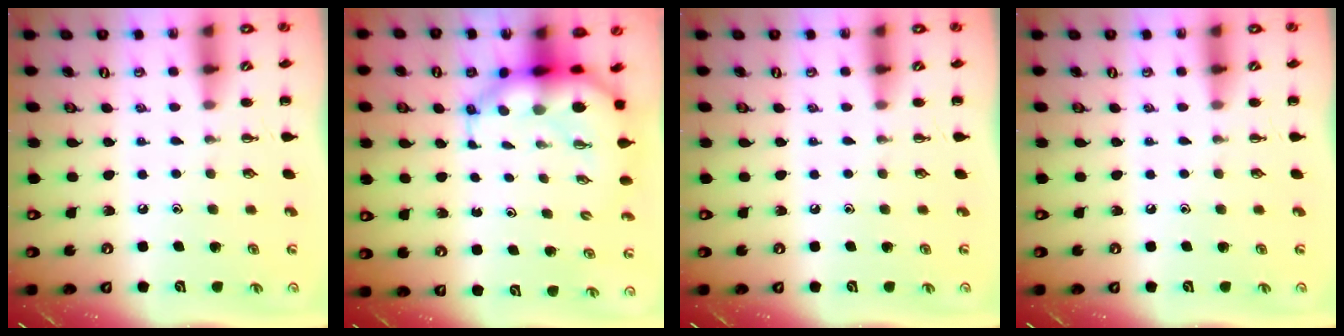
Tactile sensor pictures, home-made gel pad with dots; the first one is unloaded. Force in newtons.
{"total": 8.0, "press": 7.6, "slide": 2.3}
{"total": 0.0}
{"total": 0.0}